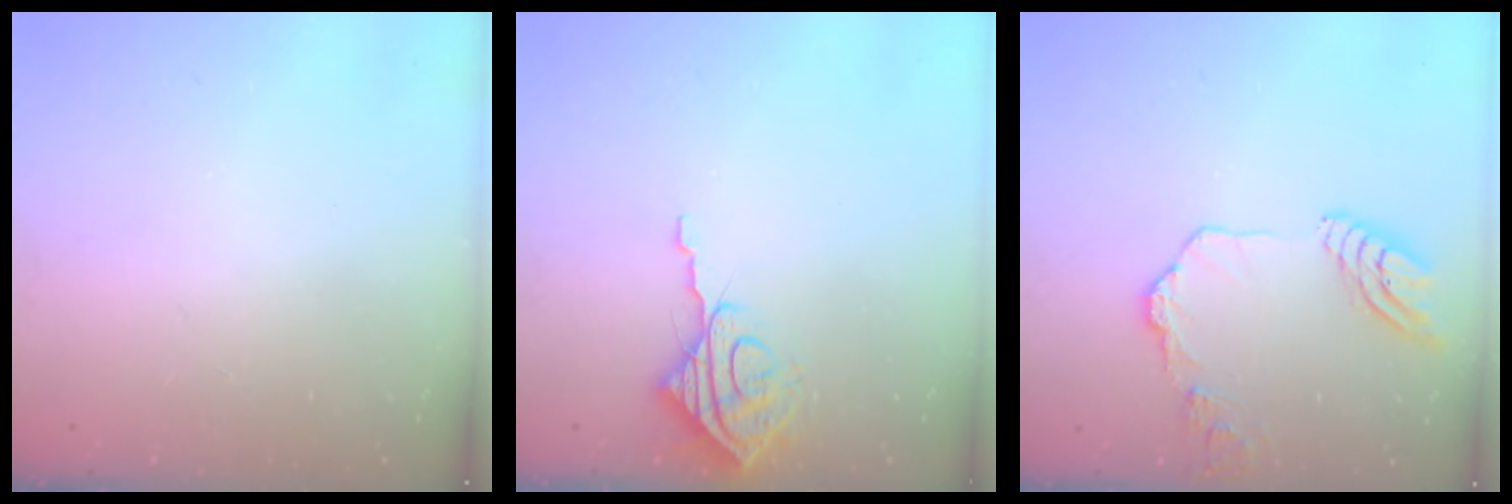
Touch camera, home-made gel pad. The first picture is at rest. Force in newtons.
{"total": 8.8, "press": 8.8, "slide": 0.7}
{"total": 13.8, "press": 13.7, "slide": 1.8}